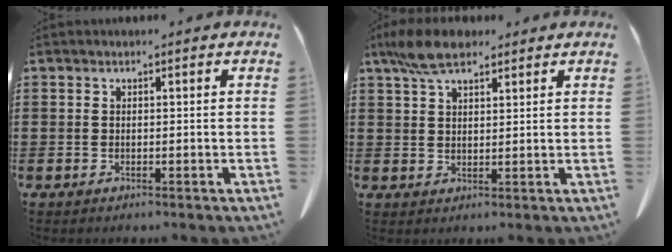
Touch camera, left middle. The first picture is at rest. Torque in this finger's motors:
{"motor_torque": [1.07, 0.97, 0.13, 0.08]}